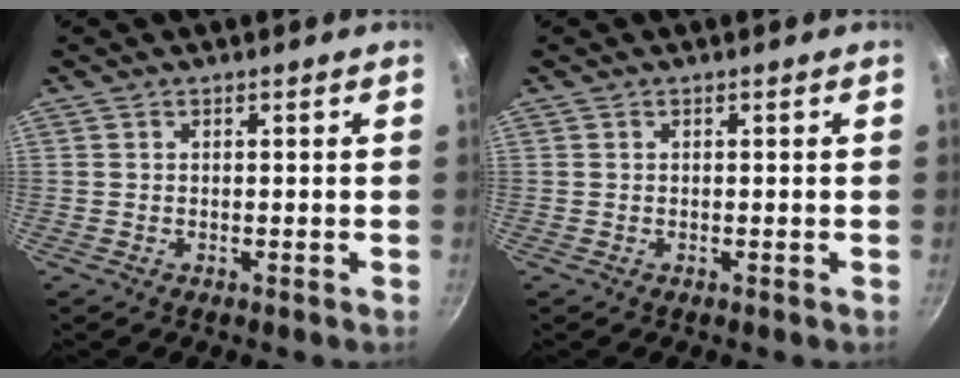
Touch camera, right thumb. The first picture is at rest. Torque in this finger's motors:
{"motor_torque": [-0.12, 0.04, 0.00, 0.00, 0.02]}